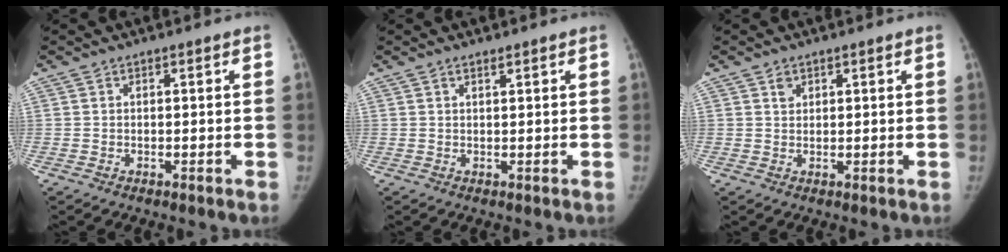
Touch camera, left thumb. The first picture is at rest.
{"total": 0.8, "force": [0.6, 0.2, 0.5], "torque": [-0.009, -0.001, 0.013]}
{"total": 1.6, "force": [0.9, 1.2, 0.5], "torque": [0.006, -0.004, 0.015]}